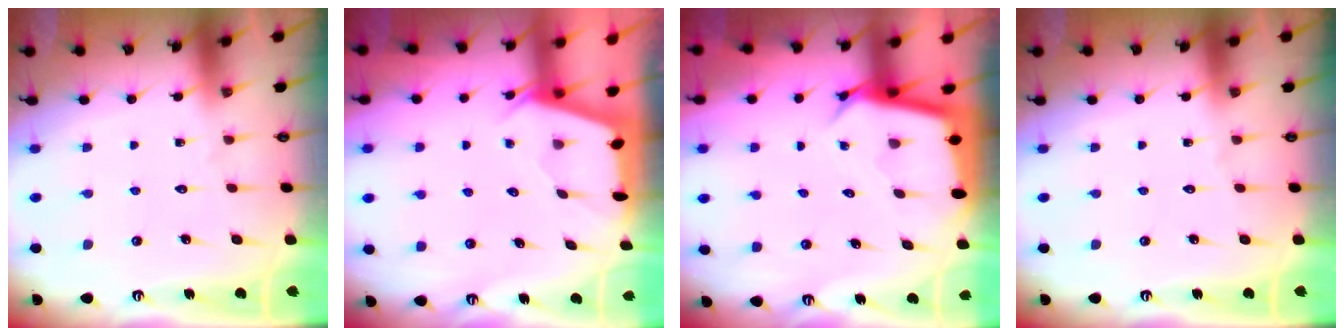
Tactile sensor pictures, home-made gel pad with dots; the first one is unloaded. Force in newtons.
{"total": 2.0, "press": 2.0, "slide": 0.3}
{"total": 4.0, "press": 4.0, "slide": 0.2}
{"total": 0.0}